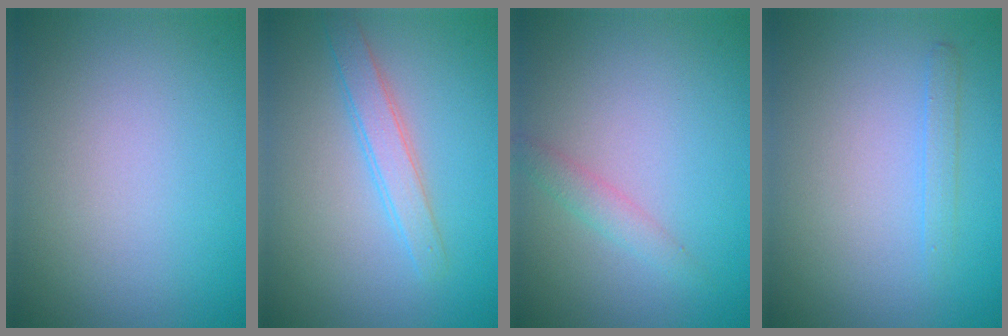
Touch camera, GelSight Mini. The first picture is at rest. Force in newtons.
{"total": 2.4, "press": 2.4, "slide": 0.1}
{"total": 1.5, "press": 1.5, "slide": 0.0}
{"total": 1.1, "press": 1.1, "slide": 0.0}